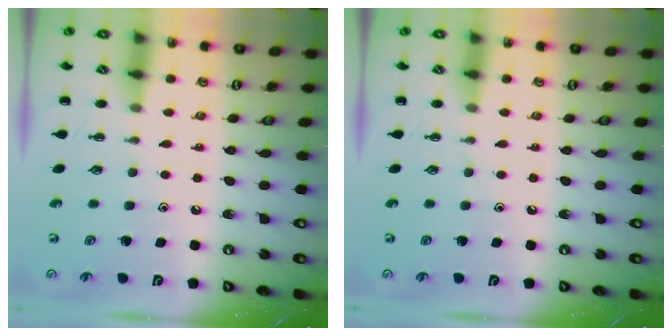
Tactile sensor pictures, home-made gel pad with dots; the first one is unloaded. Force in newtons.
{"total": 0.0}